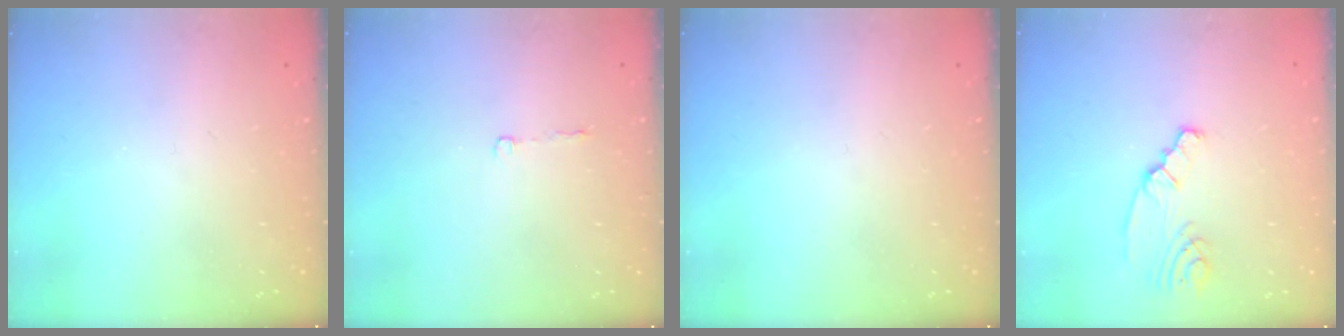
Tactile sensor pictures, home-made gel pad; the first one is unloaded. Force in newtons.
{"total": 2.2, "press": 2.2, "slide": 0.4}
{"total": 0.0}
{"total": 2.4, "press": 2.4, "slide": 0.3}